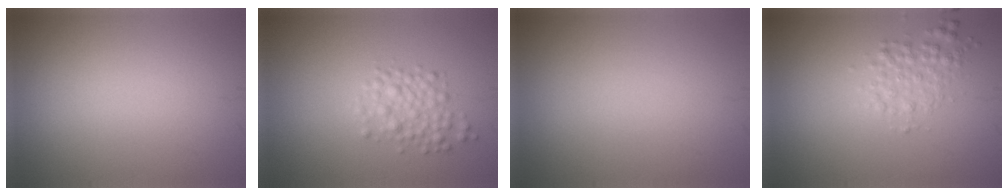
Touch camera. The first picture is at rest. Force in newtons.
{"total": 2.6, "press": 2.6, "slide": 0.1}
{"total": 0.0}
{"total": 2.2, "press": 2.2, "slide": 0.0}